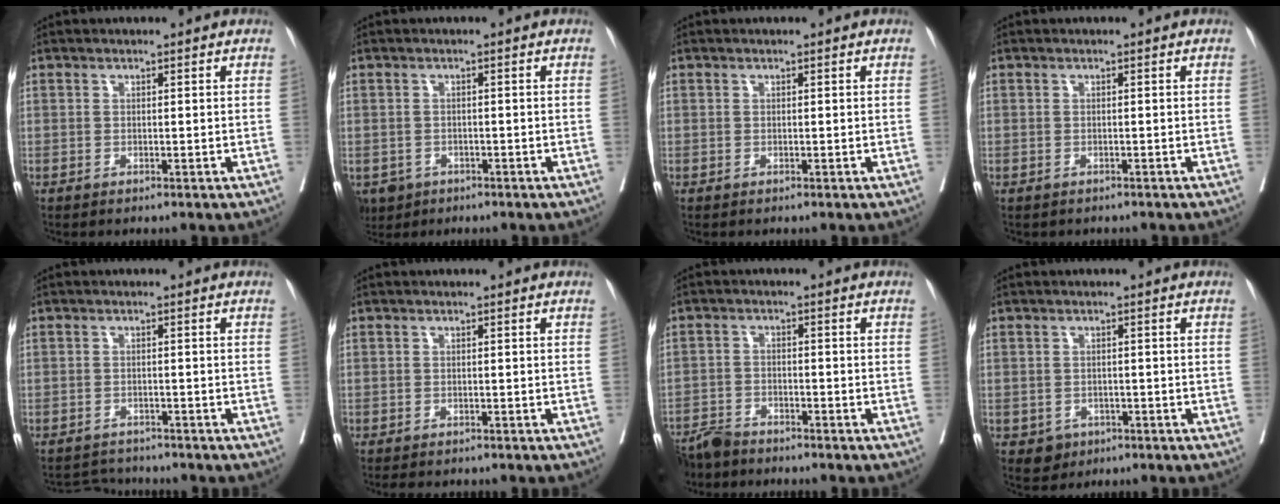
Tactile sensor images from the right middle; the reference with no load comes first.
{"total": 4.2, "force": [-2.6, 3.2, 1.0], "torque": [-0.016, 0.001, -0.038]}
{"total": 0.0}
{"total": 1.4, "force": [-1.2, 0.6, 0.3], "torque": [-0.012, -0.001, -0.015]}
{"total": 3.4, "force": [-3.4, 0.3, -0.5], "torque": [0.010, -0.008, -0.056]}
{"total": 3.4, "force": [-2.9, 1.3, 1.3], "torque": [-0.020, -0.007, -0.038]}
{"total": 5.8, "force": [-5.5, 1.6, 1.1], "torque": [-0.018, -0.017, -0.104]}
{"total": 2.7, "force": [-1.3, 2.3, 0.6], "torque": [-0.003, 0.006, -0.012]}